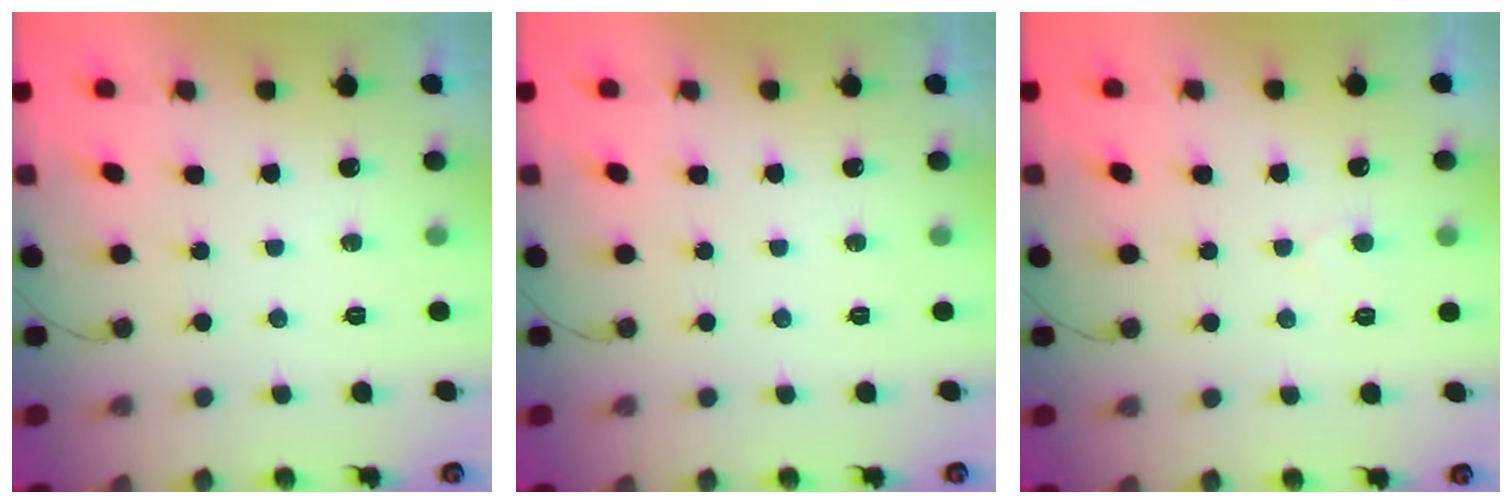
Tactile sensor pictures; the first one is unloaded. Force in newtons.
{"total": 0.0}
{"total": 3.8, "press": 3.8, "slide": 0.3}